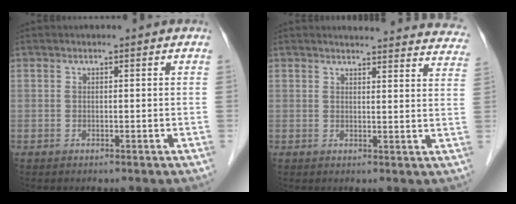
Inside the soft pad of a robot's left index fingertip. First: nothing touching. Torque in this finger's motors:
{"motor_torque": [0.97, -1.17, 0.12, -0.02]}